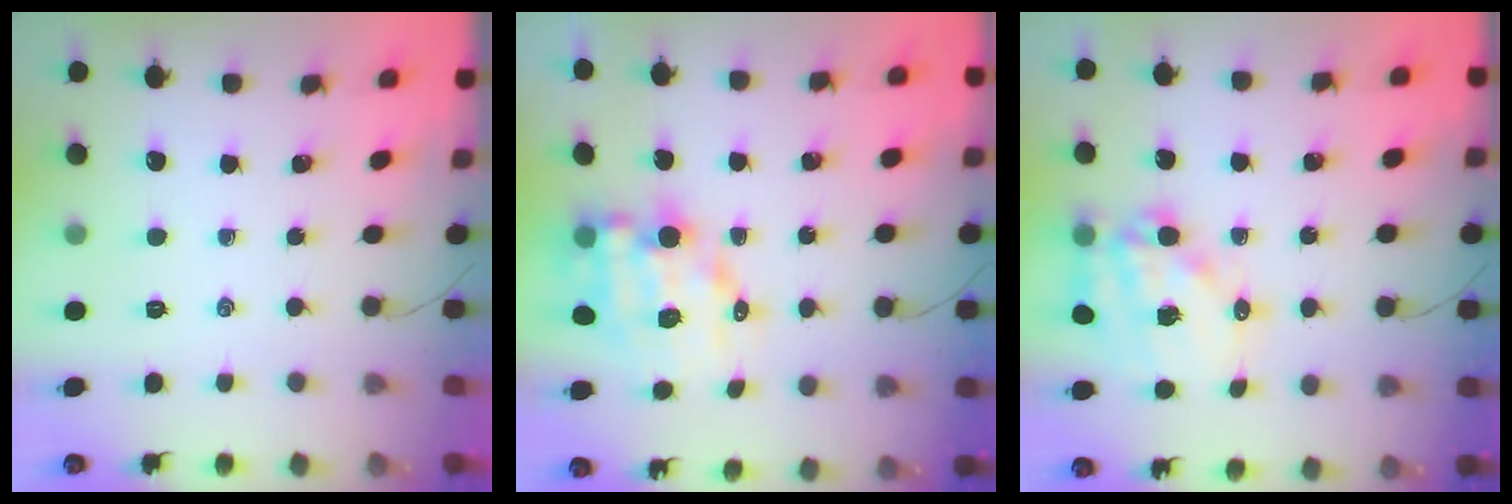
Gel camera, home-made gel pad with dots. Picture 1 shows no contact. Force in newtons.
{"total": 10.8, "press": 10.4, "slide": 3.0}
{"total": 14.4, "press": 14.0, "slide": 3.2}